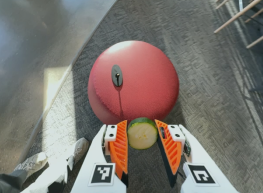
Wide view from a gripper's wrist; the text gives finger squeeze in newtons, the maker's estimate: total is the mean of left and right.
{"total": 9.8, "left": 9.9, "right": 9.7}